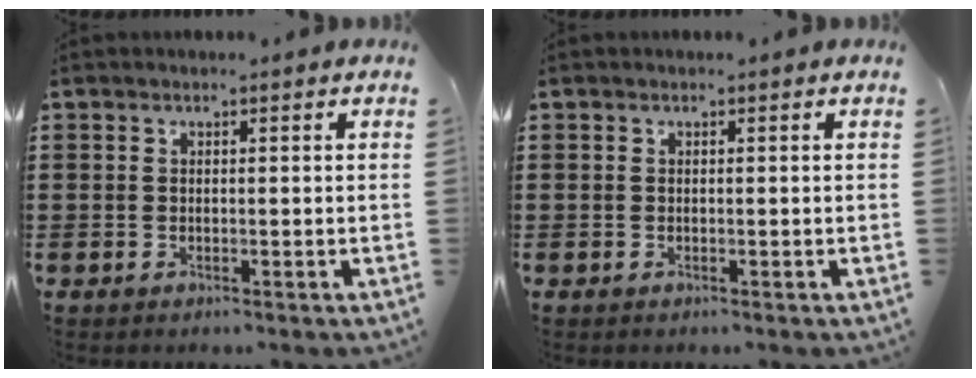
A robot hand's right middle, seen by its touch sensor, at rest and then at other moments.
{"total": 0.0}